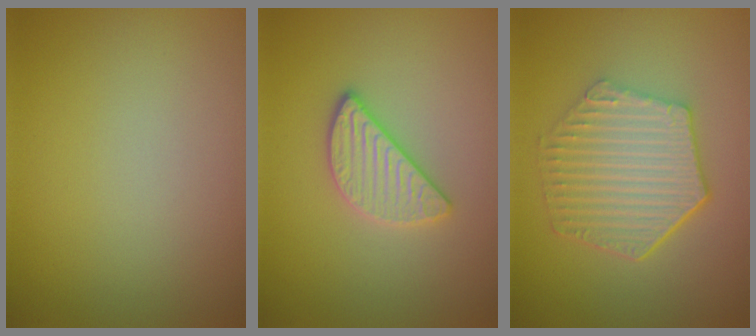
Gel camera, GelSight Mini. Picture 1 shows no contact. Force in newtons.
{"total": 3.0, "press": 2.8, "slide": 1.1}
{"total": 6.1, "press": 4.6, "slide": 4.1}